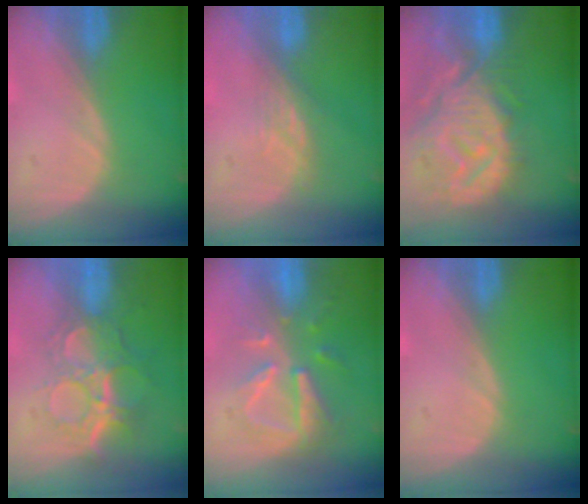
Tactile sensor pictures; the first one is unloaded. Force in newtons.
{"total": 3.0, "press": 2.6, "slide": 1.5}
{"total": 12.8, "press": 11.2, "slide": 6.1}
{"total": 9.5, "press": 8.0, "slide": 5.1}
{"total": 8.0, "press": 7.4, "slide": 3.0}
{"total": 0.0}